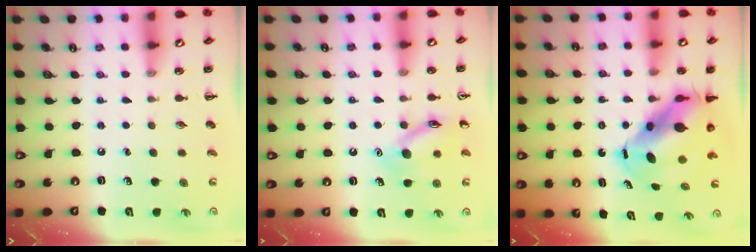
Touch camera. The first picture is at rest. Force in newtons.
{"total": 12.6, "press": 12.6, "slide": 0.7}
{"total": 8.7, "press": 8.5, "slide": 1.9}